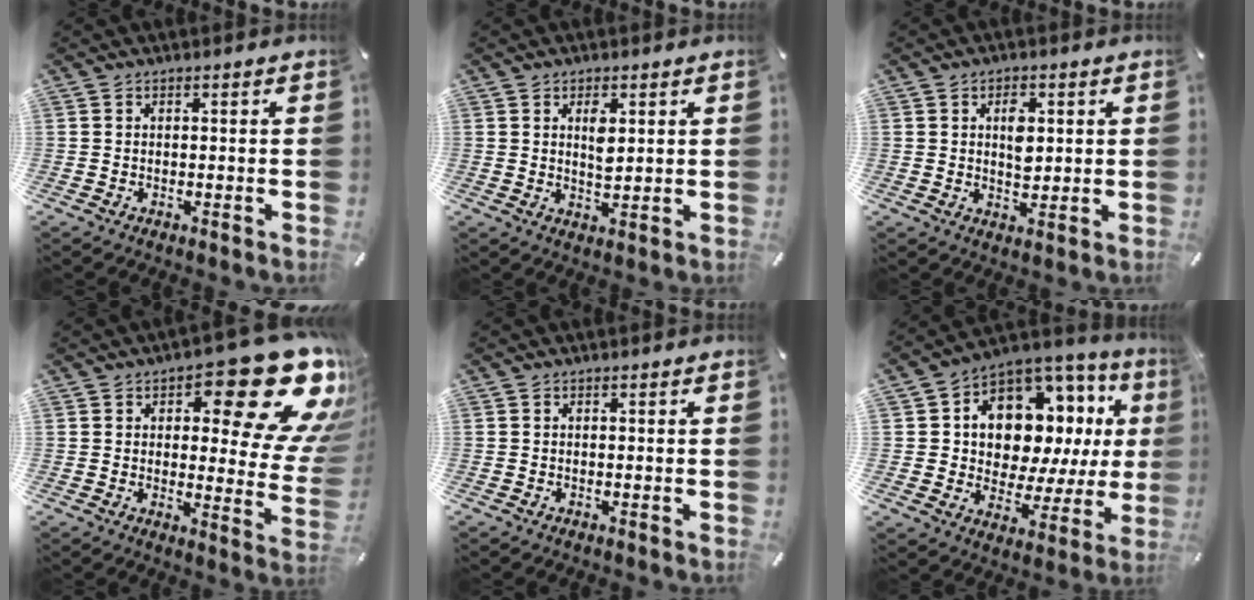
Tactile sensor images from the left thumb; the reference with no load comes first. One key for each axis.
{"total": 4.1, "fx": 1.6, "fy": 2.1, "fz": 3.2, "tx": -0.046, "ty": -0.006, "tz": 0.022}
{"total": 4.9, "fx": 1.2, "fy": 3.2, "fz": 3.5, "tx": -0.043, "ty": -0.006, "tz": 0.012}
{"total": 24.5, "fx": 12.9, "fy": 9.5, "fz": 18.6, "tx": -0.230, "ty": -0.086, "tz": 0.210}
{"total": 0.0}
{"total": 13.3, "fx": 5.6, "fy": 9.4, "fz": 7.6, "tx": -0.123, "ty": -0.053, "tz": 0.103}